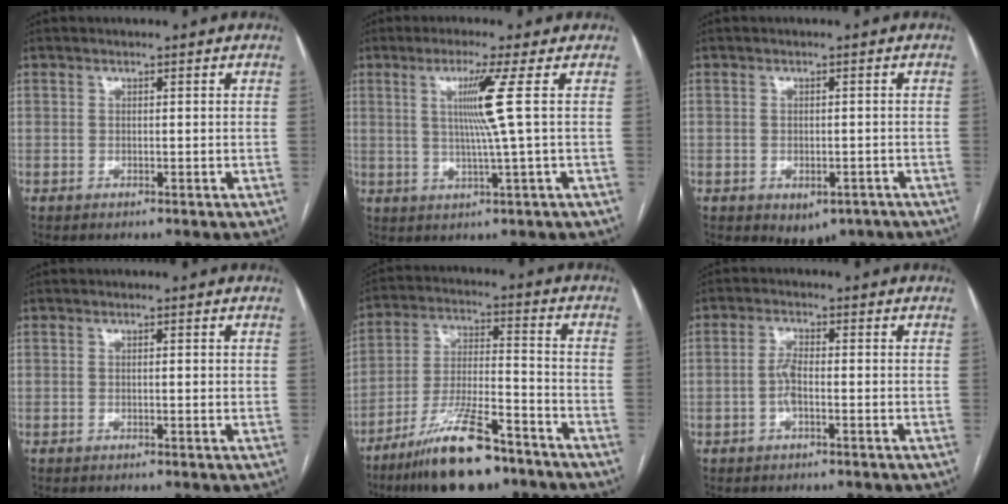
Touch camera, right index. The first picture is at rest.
{"total": 6.3, "force": [1.3, -2.3, 5.8], "torque": [-0.114, -0.006, 0.031]}
{"total": 5.1, "force": [-3.4, 3.1, 2.3], "torque": [-0.017, 0.000, -0.036]}
{"total": 0.8, "force": [0.1, 0.1, 0.8], "torque": [-0.014, 0.001, 0.003]}
{"total": 14.7, "force": [-10.4, 3.0, 9.9], "torque": [-0.193, -0.014, -0.183]}
{"total": 2.9, "force": [-0.8, 0.8, 2.6], "torque": [-0.057, 0.003, -0.016]}